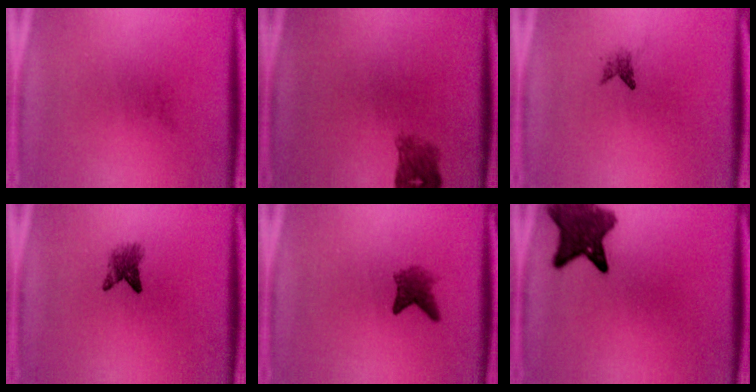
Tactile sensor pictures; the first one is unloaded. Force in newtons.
{"total": 2.9}
{"total": 1.2}
{"total": 2.7}
{"total": 2.7}
{"total": 7.8}